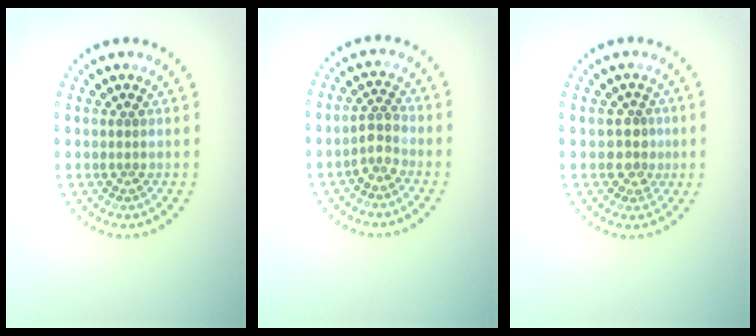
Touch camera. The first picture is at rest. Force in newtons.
{"total": 1.9, "press": 1.5, "slide": 1.2}
{"total": 2.2, "press": 1.8, "slide": 1.2}